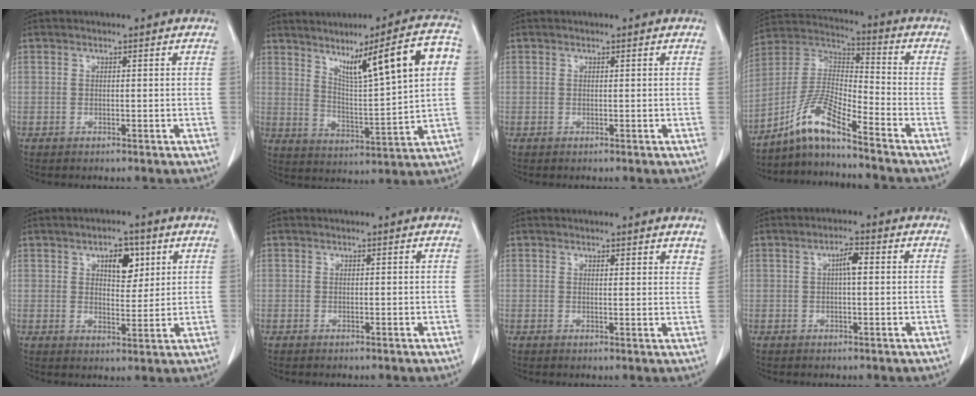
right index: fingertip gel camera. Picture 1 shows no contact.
{"total": 15.0, "force": [5.7, 0.6, 13.9], "torque": [-0.209, 0.015, 0.092]}
{"total": 0.0}
{"total": 9.1, "force": [-7.2, -0.1, 5.5], "torque": [-0.126, 0.009, -0.139]}
{"total": 5.7, "force": [2.6, 2.8, 4.2], "torque": [-0.062, 0.004, 0.042]}
{"total": 0.0}
{"total": 3.5, "force": [3.2, 0.8, 1.3], "torque": [-0.011, -0.008, 0.025]}
{"total": 2.8, "force": [0.5, 0.6, 2.7], "torque": [-0.048, 0.006, 0.007]}